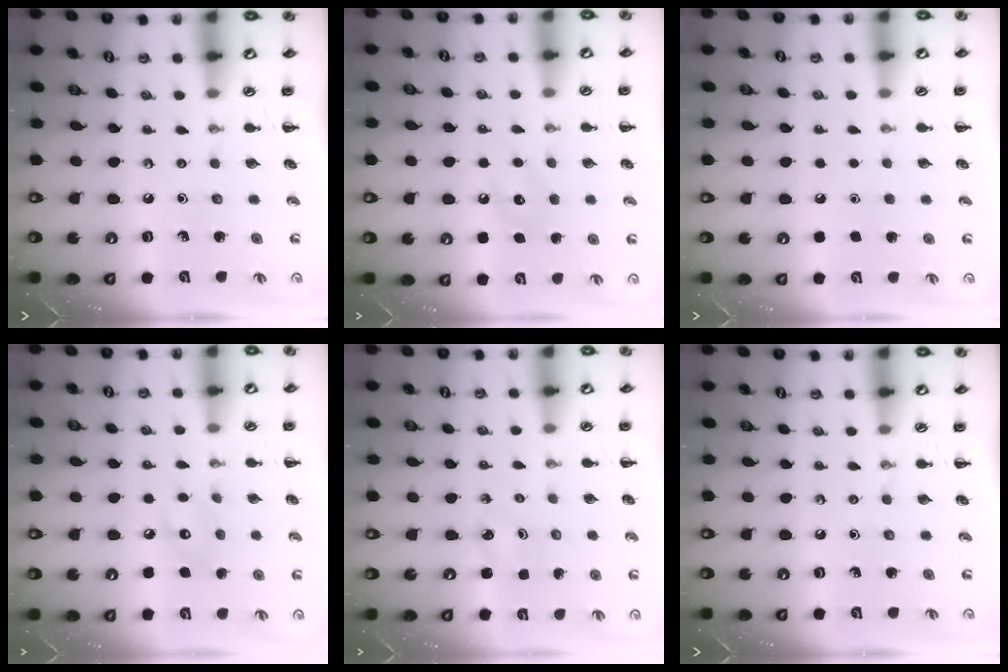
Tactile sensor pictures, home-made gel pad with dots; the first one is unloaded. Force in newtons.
{"total": 6.0, "press": 5.8, "slide": 1.3}
{"total": 1.7, "press": 1.7, "slide": 0.1}
{"total": 7.8, "press": 7.7, "slide": 1.4}
{"total": 1.9, "press": 1.8, "slide": 0.5}
{"total": 0.0}